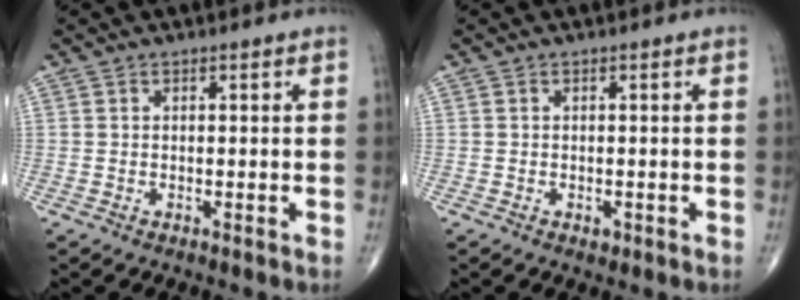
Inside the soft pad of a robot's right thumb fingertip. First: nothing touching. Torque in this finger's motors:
{"motor_torque": [0.10, 0.04, -0.06, -0.20, -0.07]}